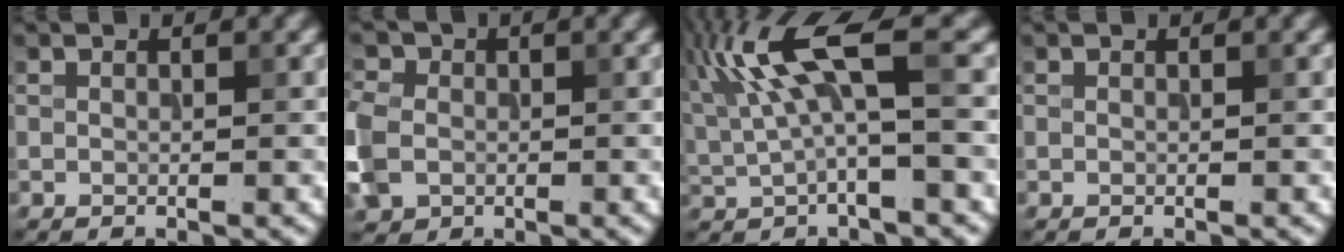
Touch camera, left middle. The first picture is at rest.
{"total": 6.5, "force": [-1.1, 5.4, 3.6], "torque": [-0.099, -0.005, -0.034]}
{"total": 7.7, "force": [2.5, 1.8, 7.1], "torque": [-0.150, 0.011, 0.044]}
{"total": 0.0}